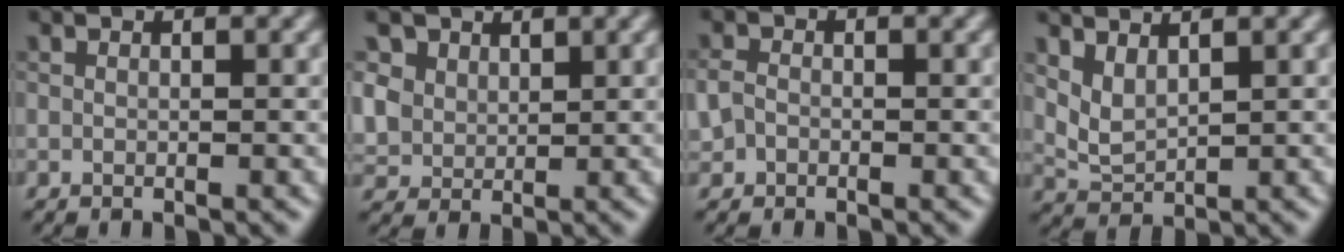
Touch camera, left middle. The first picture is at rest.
{"total": 4.5, "force": [2.6, 3.4, 1.5], "torque": [-0.072, -0.005, 0.058]}
{"total": 1.4, "force": [-0.4, 1.2, 0.6], "torque": [-0.011, 0.000, -0.014]}
{"total": 2.3, "force": [1.5, 1.0, 1.4], "torque": [-0.036, -0.007, 0.036]}